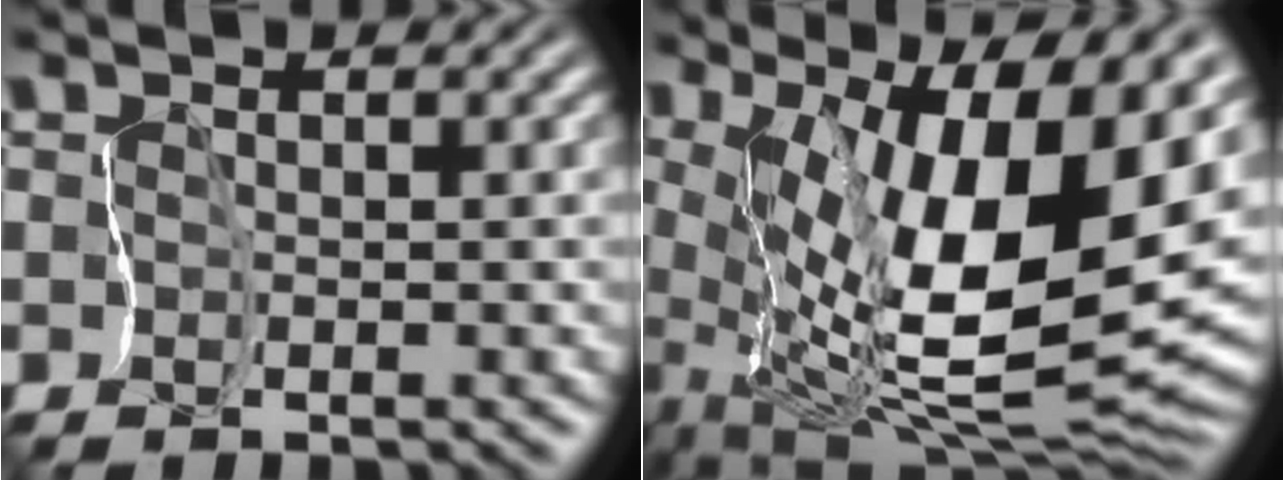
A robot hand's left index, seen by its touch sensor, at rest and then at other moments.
{"total": 14.8, "force": [2.7, 4.7, 13.8], "torque": [-0.221, -0.012, 0.062]}